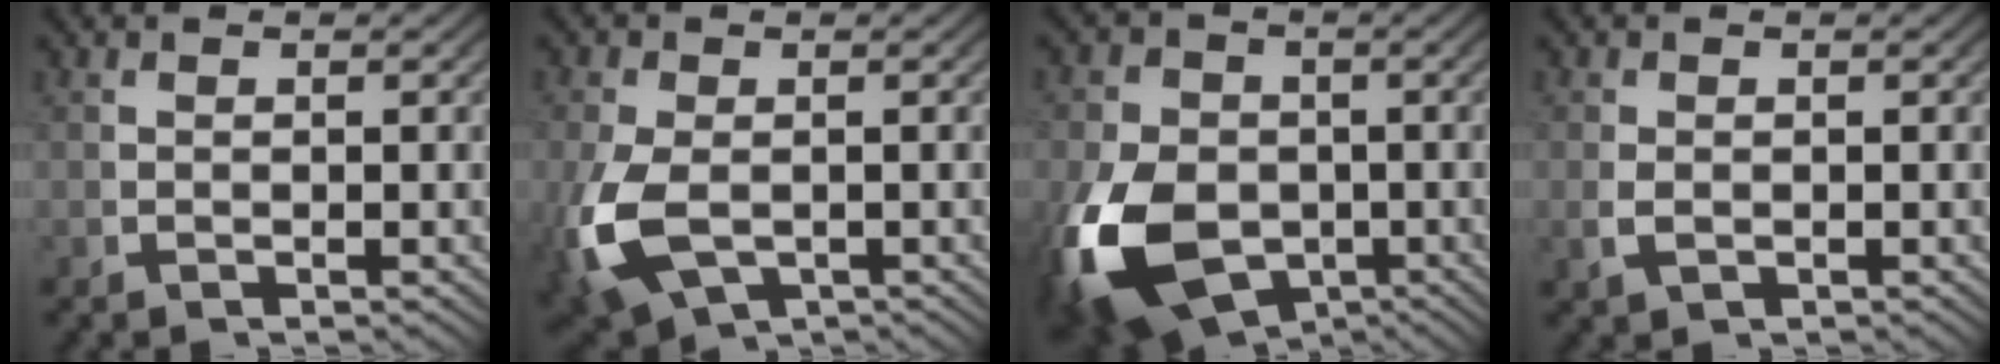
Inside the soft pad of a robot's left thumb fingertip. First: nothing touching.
{"total": 6.8, "force": [-2.0, 4.7, 4.4], "torque": [-0.124, -0.039, -0.015]}
{"total": 14.0, "force": [-4.4, 10.2, 8.5], "torque": [-0.188, -0.065, -0.046]}
{"total": 1.5, "force": [-0.2, 1.3, 0.9], "torque": [-0.028, -0.012, 0.006]}